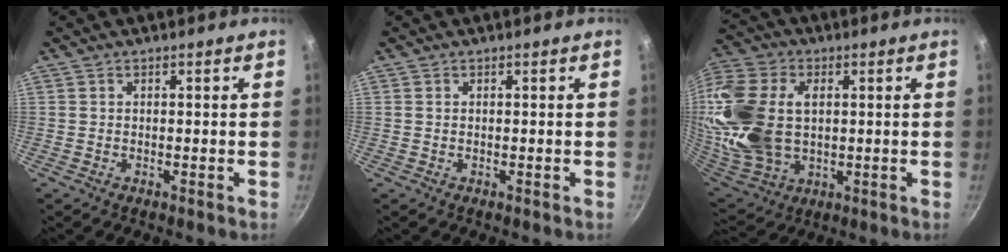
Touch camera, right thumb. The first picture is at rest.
{"total": 0.0}
{"total": 25.0, "force": [3.2, 17.0, 18.1], "torque": [-0.407, 0.006, 0.067]}